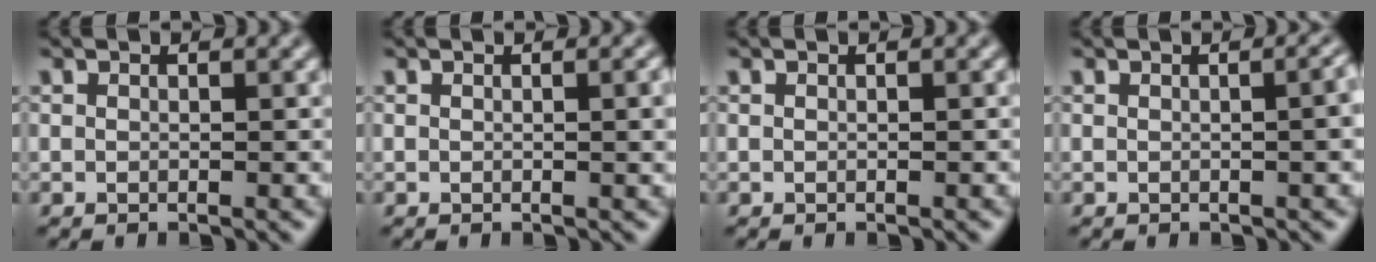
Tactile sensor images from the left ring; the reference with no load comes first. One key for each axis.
{"total": 1.3, "fx": 0.1, "fy": 0.3, "fz": 1.3, "tx": -0.017, "ty": 0.002, "tz": 0.001}
{"total": 0.0}
{"total": 2.8, "fx": 0.0, "fy": 1.1, "fz": 2.6, "tx": -0.015, "ty": 0.009, "tz": 0.003}